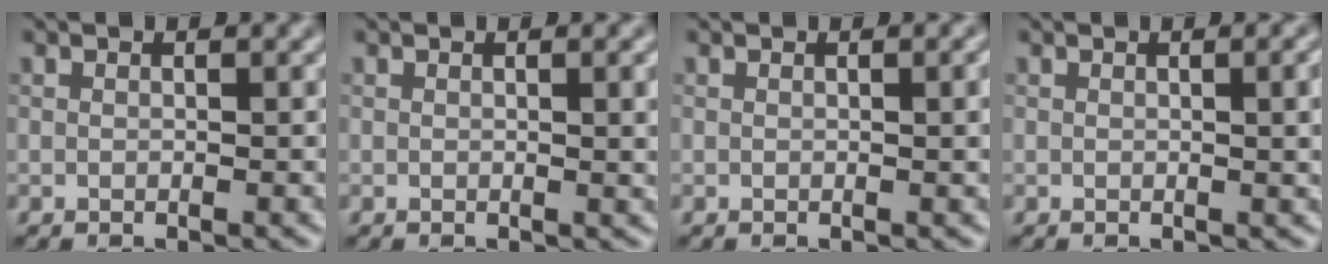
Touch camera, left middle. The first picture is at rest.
{"total": 2.9, "force": [0.5, 0.9, 2.7], "torque": [-0.028, 0.003, 0.004]}
{"total": 2.2, "force": [0.3, 0.7, 2.1], "torque": [-0.022, 0.004, 0.001]}
{"total": 3.6, "force": [0.4, 1.2, 3.4], "torque": [-0.034, 0.008, 0.002]}